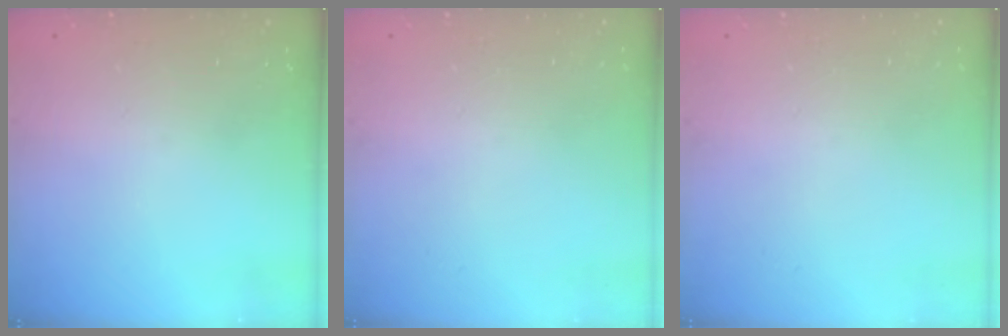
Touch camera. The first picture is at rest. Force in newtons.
{"total": 0.0}
{"total": 0.0}